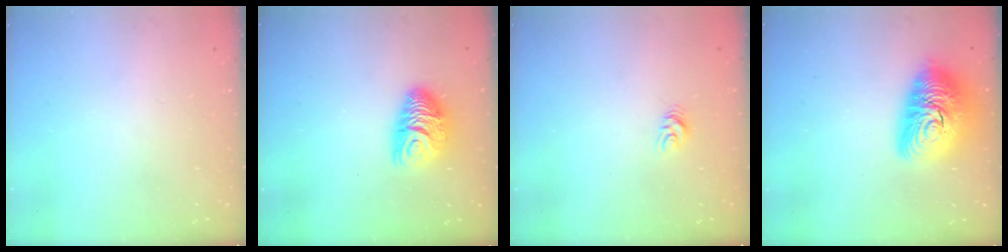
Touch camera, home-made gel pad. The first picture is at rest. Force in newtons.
{"total": 9.4, "press": 9.4, "slide": 0.7}
{"total": 4.6, "press": 4.6, "slide": 0.3}
{"total": 16.3, "press": 16.3, "slide": 1.1}